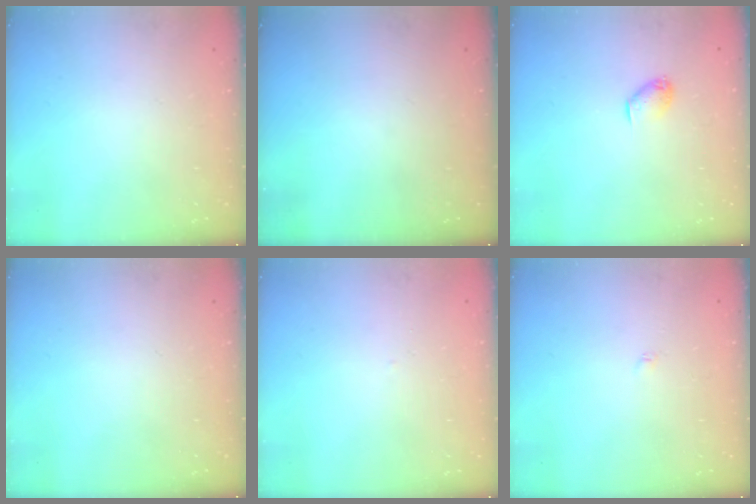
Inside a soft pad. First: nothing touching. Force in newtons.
{"total": 0.0}
{"total": 5.9, "press": 5.9, "slide": 0.7}
{"total": 0.0}
{"total": 1.6, "press": 1.6, "slide": 0.3}
{"total": 1.9, "press": 1.9, "slide": 0.3}